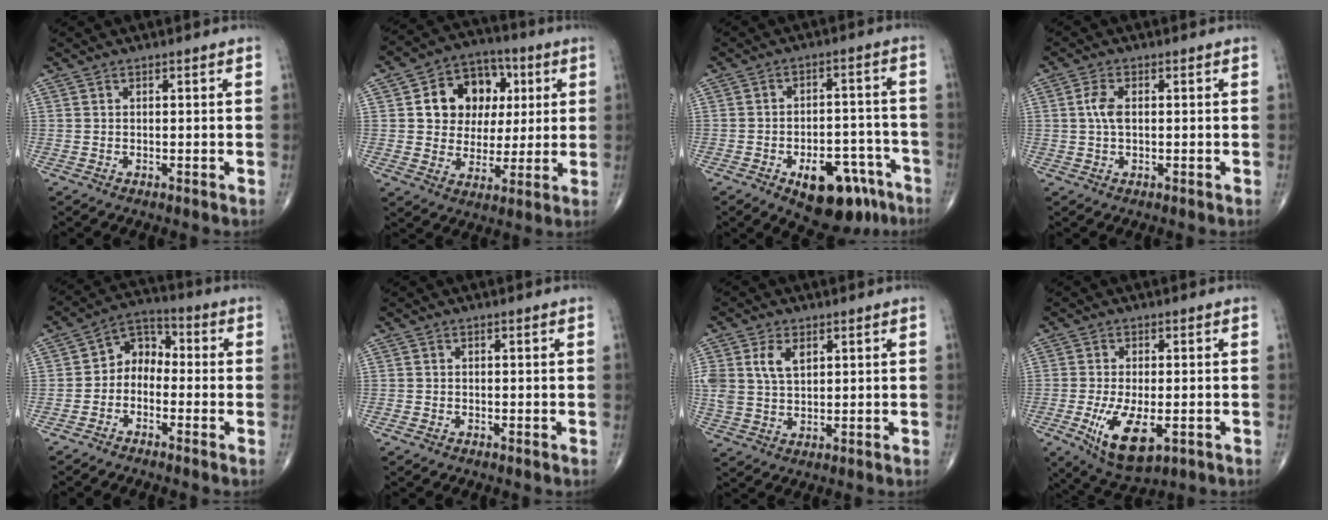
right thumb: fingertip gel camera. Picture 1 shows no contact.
{"total": 14.1, "force": [3.3, 11.5, 7.5], "torque": [-0.071, 0.007, 0.055]}
{"total": 14.4, "force": [-8.0, 7.4, 9.3], "torque": [-0.094, 0.052, -0.105]}
{"total": 3.2, "force": [0.3, 1.6, 2.8], "torque": [-0.064, 0.006, 0.002]}
{"total": 6.6, "force": [-1.7, 5.1, 3.8], "torque": [-0.032, 0.038, -0.052]}
{"total": 0.8, "force": [-0.6, 0.6, 0.2], "torque": [-0.001, 0.002, -0.013]}
{"total": 7.0, "force": [2.5, 4.4, 4.9], "torque": [-0.097, -0.002, 0.054]}
{"total": 10.4, "force": [-3.2, 4.7, 8.8], "torque": [-0.158, -0.016, -0.045]}